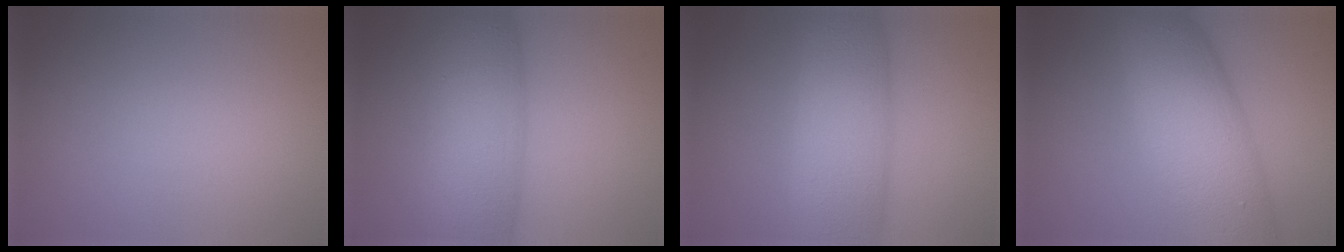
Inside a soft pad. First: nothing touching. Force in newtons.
{"total": 8.3, "press": 8.3, "slide": 0.1}
{"total": 7.8, "press": 7.8, "slide": 0.1}
{"total": 9.5, "press": 9.5, "slide": 0.1}